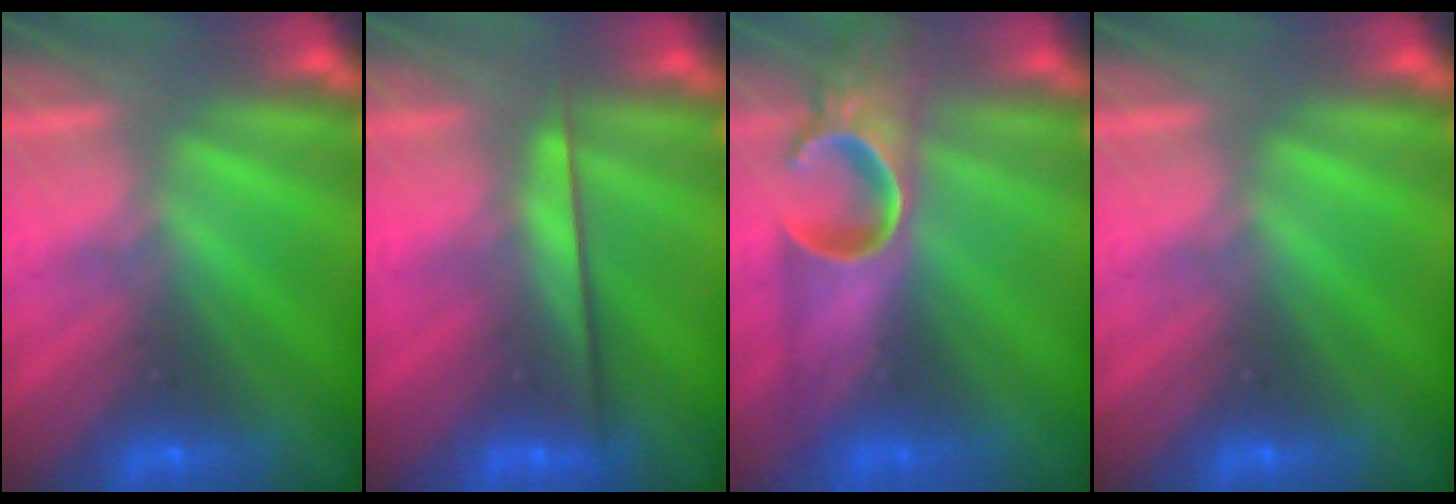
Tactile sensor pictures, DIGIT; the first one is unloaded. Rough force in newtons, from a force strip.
{"total": 2.4}
{"total": 6.4}
{"total": 0.0}